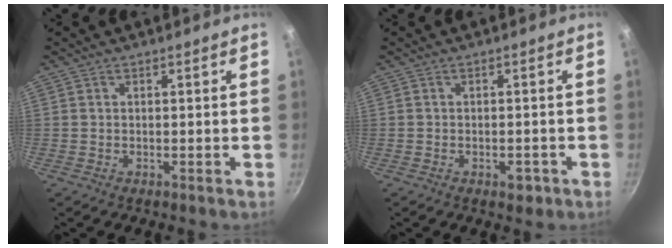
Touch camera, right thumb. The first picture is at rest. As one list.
[{"total": 2.5, "force": [-1.2, 1.5, 1.6], "torque": [-0.017, 0.010, -0.008]}]